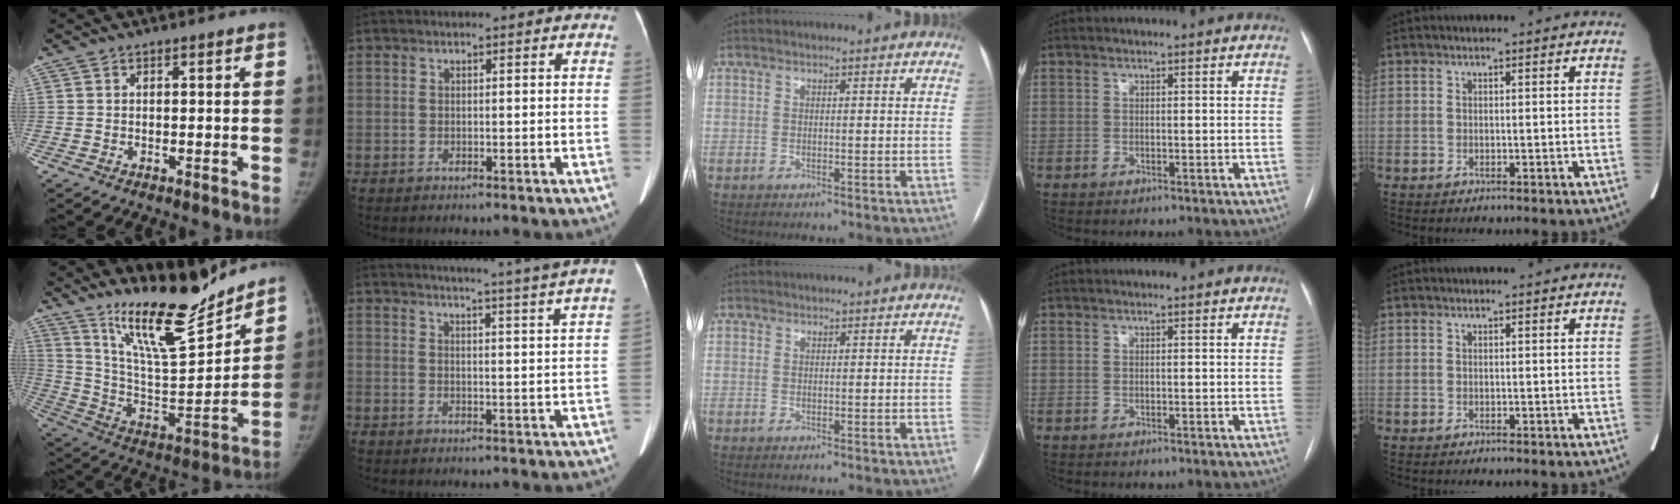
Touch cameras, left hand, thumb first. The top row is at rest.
{"thumb": {"total": 19.2, "force": [15.8, 3.8, 10.2], "torque": [-0.130, -0.112, 0.277]}, "index": {"total": 14.6, "force": [13.1, -2.5, 6.0], "torque": [-0.091, -0.050, 0.148]}}